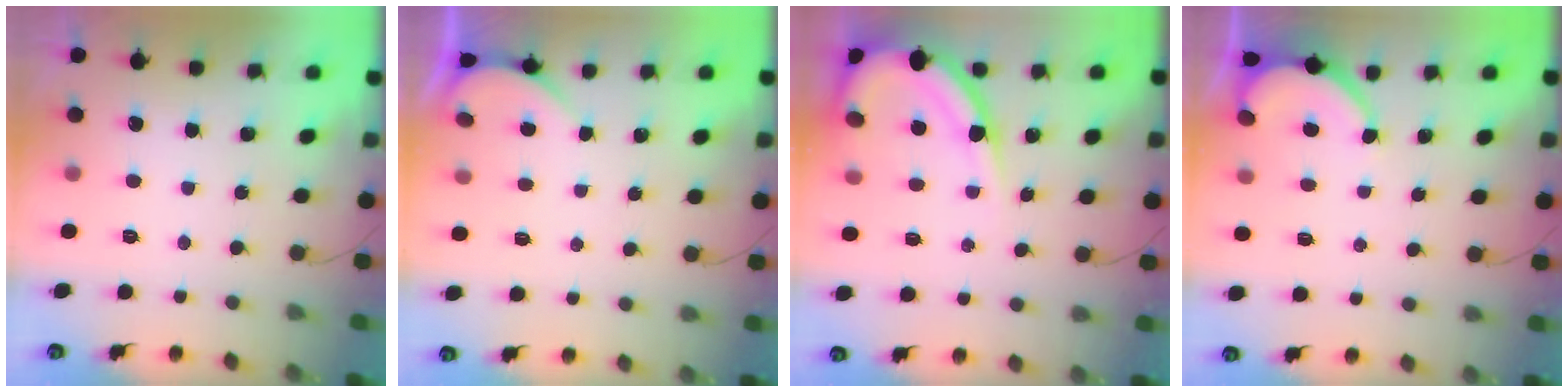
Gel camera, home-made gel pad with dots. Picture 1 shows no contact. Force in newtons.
{"total": 0.7, "press": 0.7, "slide": 0.1}
{"total": 10.7, "press": 10.7, "slide": 0.5}
{"total": 4.3, "press": 4.2, "slide": 0.4}